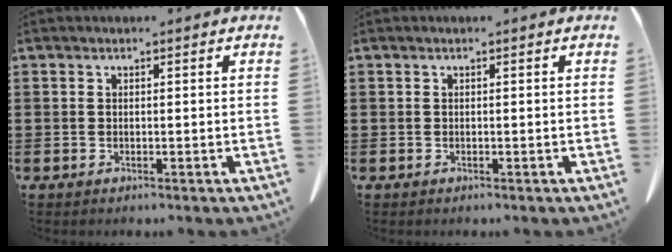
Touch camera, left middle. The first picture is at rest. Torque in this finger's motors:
{"motor_torque": [-1.07, -1.07, 0.05, -0.01]}